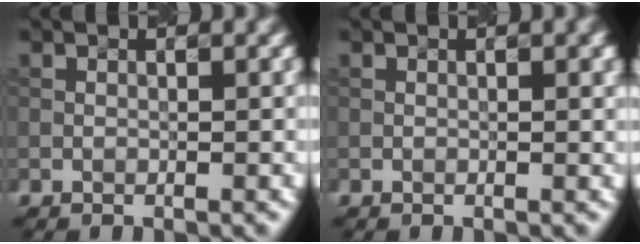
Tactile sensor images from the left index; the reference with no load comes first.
{"total": 0.9, "force": [0.2, 0.3, 0.8], "torque": [-0.007, 0.004, 0.002]}